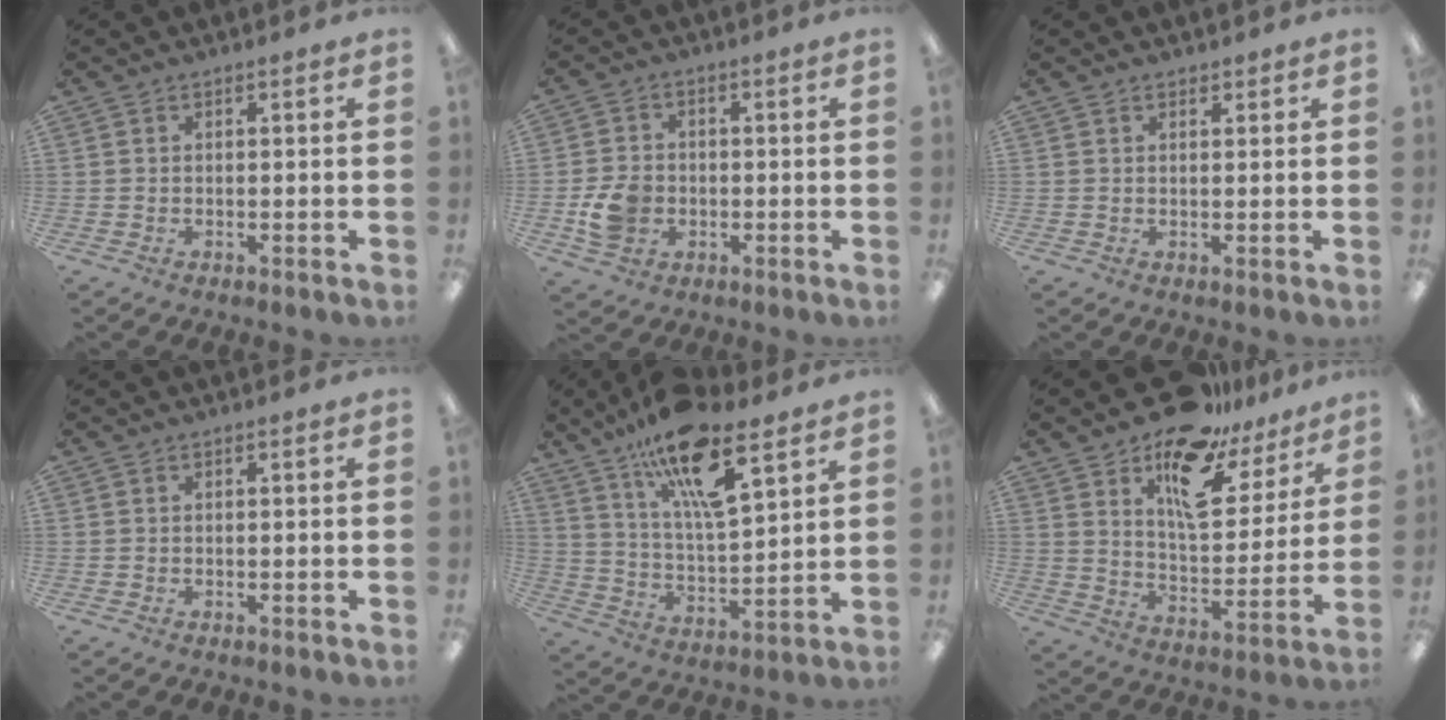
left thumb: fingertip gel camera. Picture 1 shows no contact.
{"total": 7.4, "force": [-1.7, 6.0, 4.0], "torque": [-0.071, 0.007, -0.029]}
{"total": 1.1, "force": [0.9, 0.5, 0.2], "torque": [0.003, -0.003, 0.016]}
{"total": 0.0}
{"total": 18.7, "force": [12.7, 6.0, 12.4], "torque": [-0.207, -0.068, 0.211]}
{"total": 17.7, "force": [12.0, 8.4, 9.9], "torque": [-0.158, -0.072, 0.208]}